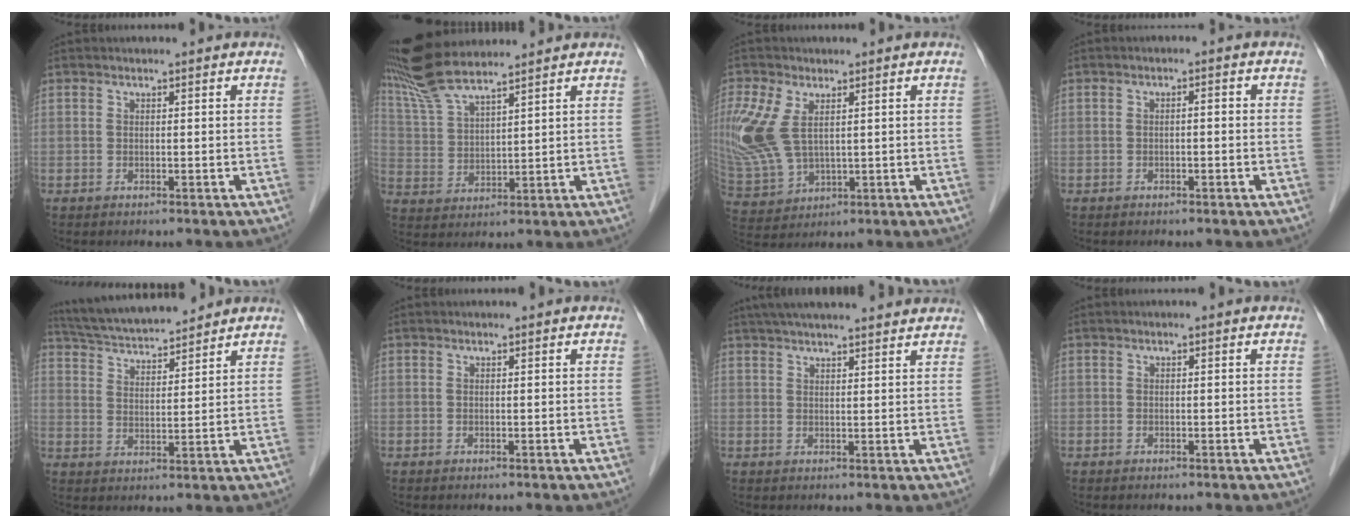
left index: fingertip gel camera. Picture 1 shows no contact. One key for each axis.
{"total": 10.7, "fx": 9.4, "fy": 1.6, "fz": 4.9, "tx": -0.114, "ty": 0.024, "tz": 0.189}
{"total": 12.2, "fx": 3.1, "fy": 6.7, "fz": 9.7, "tx": -0.260, "ty": 0.001, "tz": 0.076}
{"total": 1.3, "fx": -0.4, "fy": 0.3, "fz": 1.2, "tx": -0.023, "ty": 0.007, "tz": -0.005}
{"total": 12.3, "fx": 11.4, "fy": 1.3, "fz": 4.3, "tx": -0.081, "ty": 0.019, "tz": 0.196}
{"total": 0.0}
{"total": 15.6, "fx": 13.9, "fy": 1.6, "fz": 6.9, "tx": -0.110, "ty": 0.047, "tz": 0.192}
{"total": 0.0}